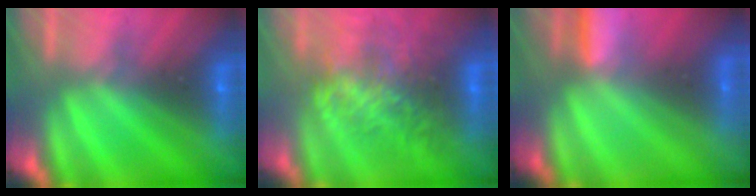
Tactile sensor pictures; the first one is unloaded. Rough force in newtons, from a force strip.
{"total": 10.2}
{"total": 2.8}